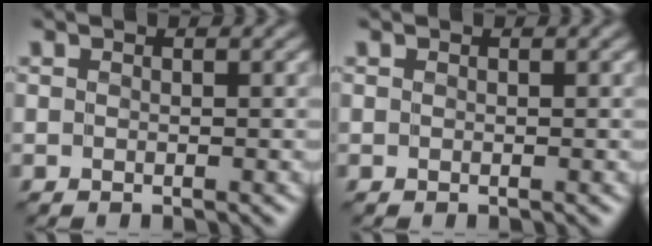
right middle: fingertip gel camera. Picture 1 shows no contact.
{"total": 0.0}